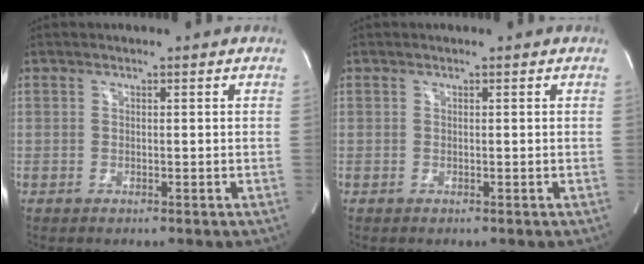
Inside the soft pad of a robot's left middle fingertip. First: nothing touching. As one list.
[{"total": 0.0}]